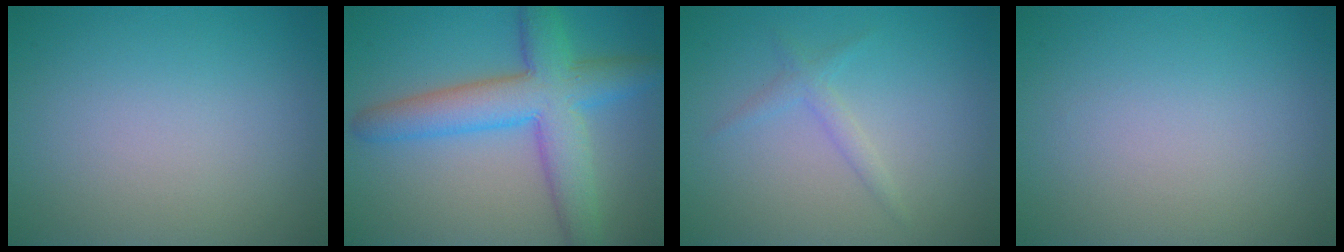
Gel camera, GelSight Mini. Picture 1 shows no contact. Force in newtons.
{"total": 7.6, "press": 7.6, "slide": 0.3}
{"total": 1.4, "press": 1.4, "slide": 0.1}
{"total": 0.0}